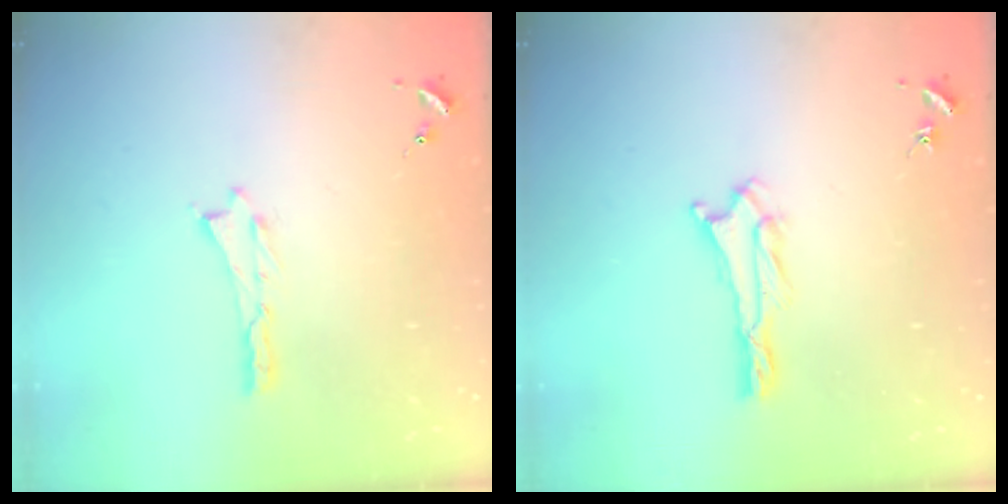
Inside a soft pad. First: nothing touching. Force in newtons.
{"total": 0.7, "press": 0.7, "slide": 0.1}